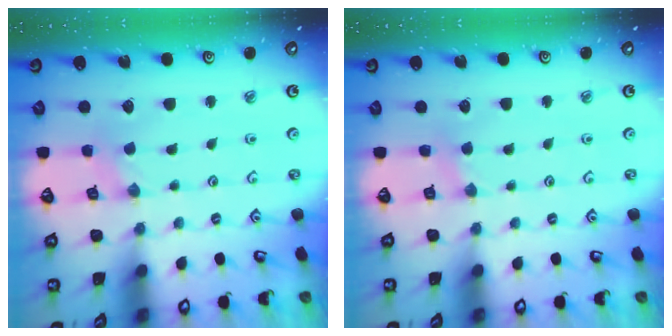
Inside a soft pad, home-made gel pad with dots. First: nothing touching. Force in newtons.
{"total": 2.6, "press": 2.6, "slide": 0.5}